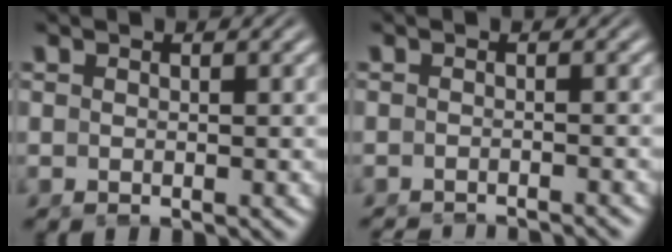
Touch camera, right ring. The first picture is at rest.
{"total": 2.8, "force": [-2.8, -0.3, 0.1], "torque": [0.000, -0.014, -0.039]}